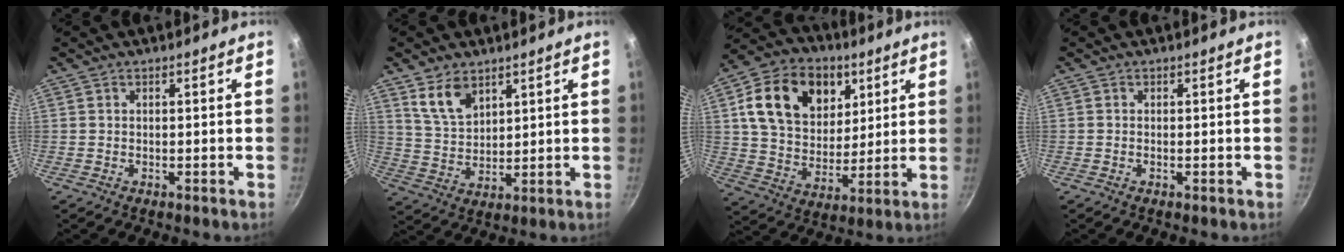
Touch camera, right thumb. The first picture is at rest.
{"total": 7.6, "force": [4.6, 4.3, 4.3], "torque": [-0.063, -0.025, 0.098]}
{"total": 19.4, "force": [7.1, 14.1, 11.4], "torque": [-0.174, -0.013, 0.118]}
{"total": 0.5, "force": [-0.2, 0.2, 0.5], "torque": [-0.007, 0.002, -0.004]}